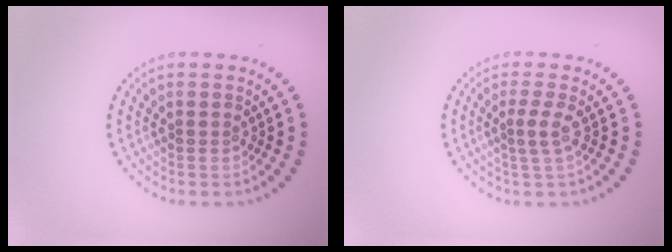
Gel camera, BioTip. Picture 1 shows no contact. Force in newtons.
{"total": 1.6, "press": 1.0, "slide": 1.2}